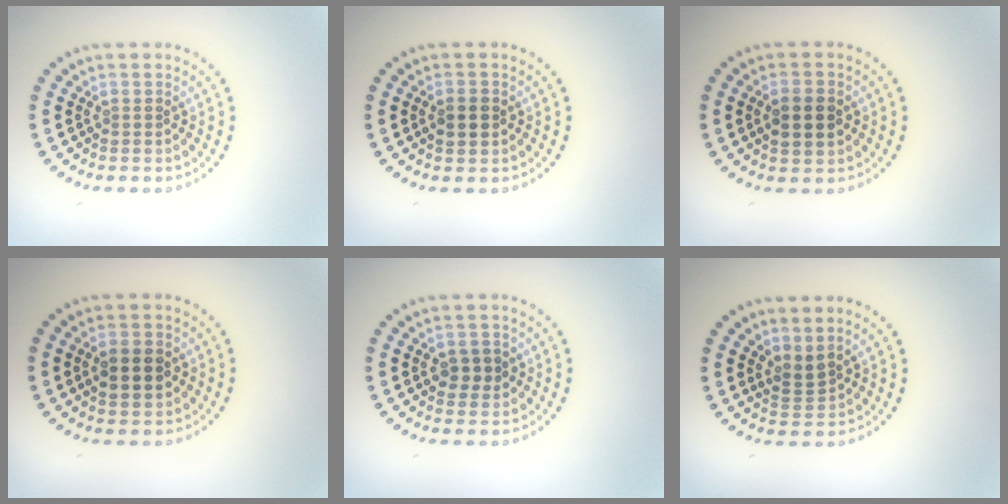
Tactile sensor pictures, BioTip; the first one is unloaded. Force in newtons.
{"total": 2.3, "press": 2.3, "slide": 0.1}
{"total": 2.9, "press": 2.9, "slide": 0.3}
{"total": 3.7, "press": 3.7, "slide": 0.2}
{"total": 2.1, "press": 2.1, "slide": 0.3}
{"total": 1.8, "press": 1.3, "slide": 1.2}